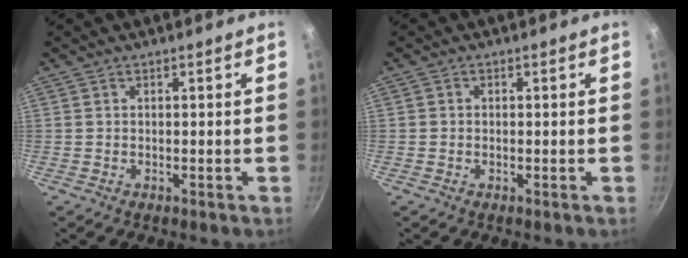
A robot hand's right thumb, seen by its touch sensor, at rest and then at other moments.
{"total": 0.6, "force": [-0.2, 0.5, 0.2], "torque": [-0.002, 0.002, -0.003]}